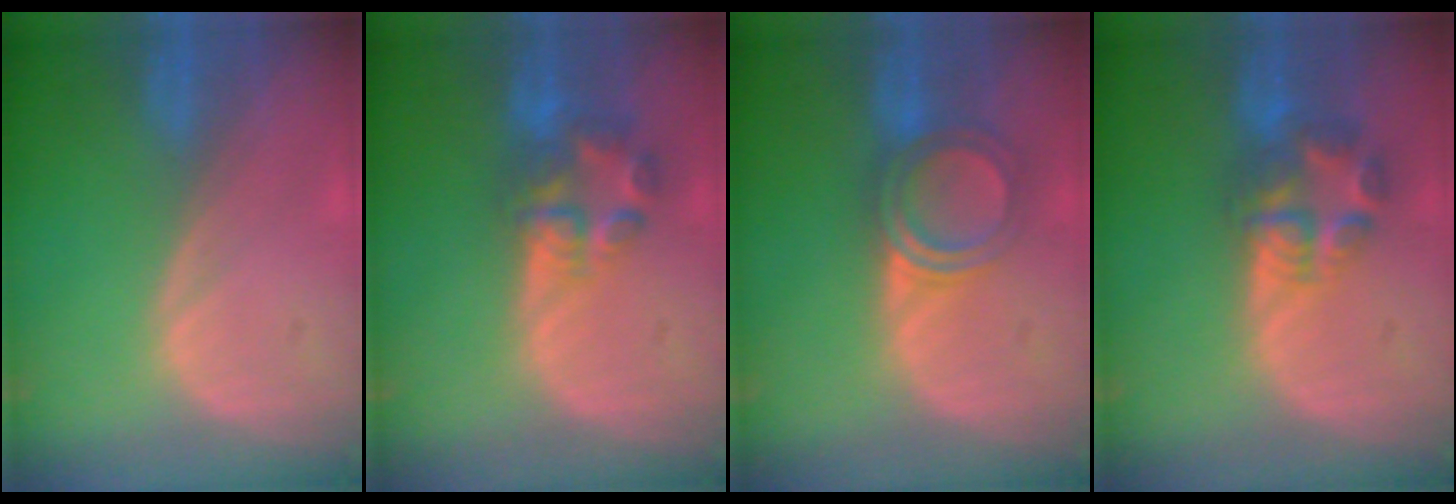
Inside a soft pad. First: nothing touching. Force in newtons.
{"total": 7.0, "press": 6.1, "slide": 3.5}
{"total": 5.1, "press": 5.1, "slide": 0.3}
{"total": 6.7, "press": 6.4, "slide": 1.8}